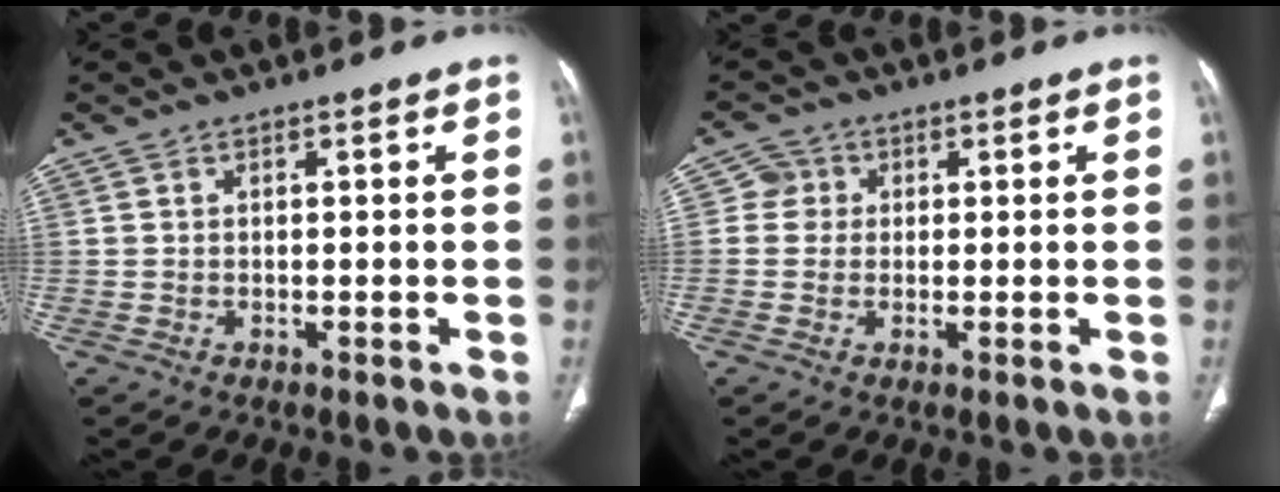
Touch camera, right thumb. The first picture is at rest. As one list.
[{"total": 3.1, "force": [0.5, 3.0, 0.4], "torque": [0.018, 0.006, 0.002]}]